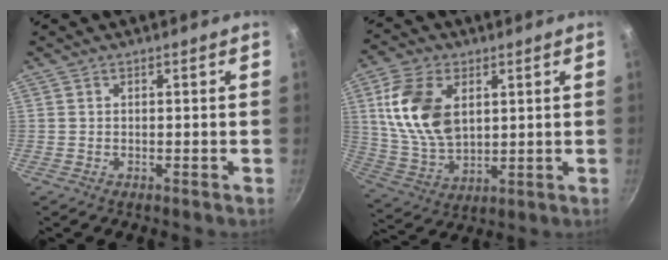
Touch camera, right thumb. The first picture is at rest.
{"total": 14.8, "force": [3.9, 9.2, 10.9], "torque": [-0.193, -0.015, 0.086]}